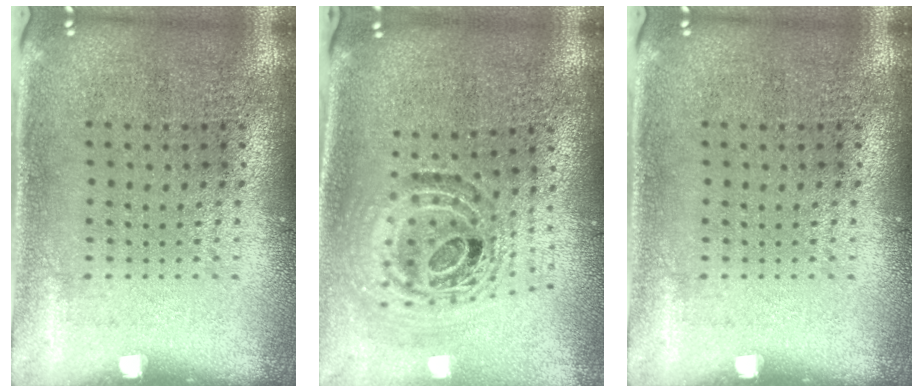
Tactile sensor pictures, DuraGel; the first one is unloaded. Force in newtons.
{"total": 1.2, "press": 1.1, "slide": 0.5}
{"total": 0.0}